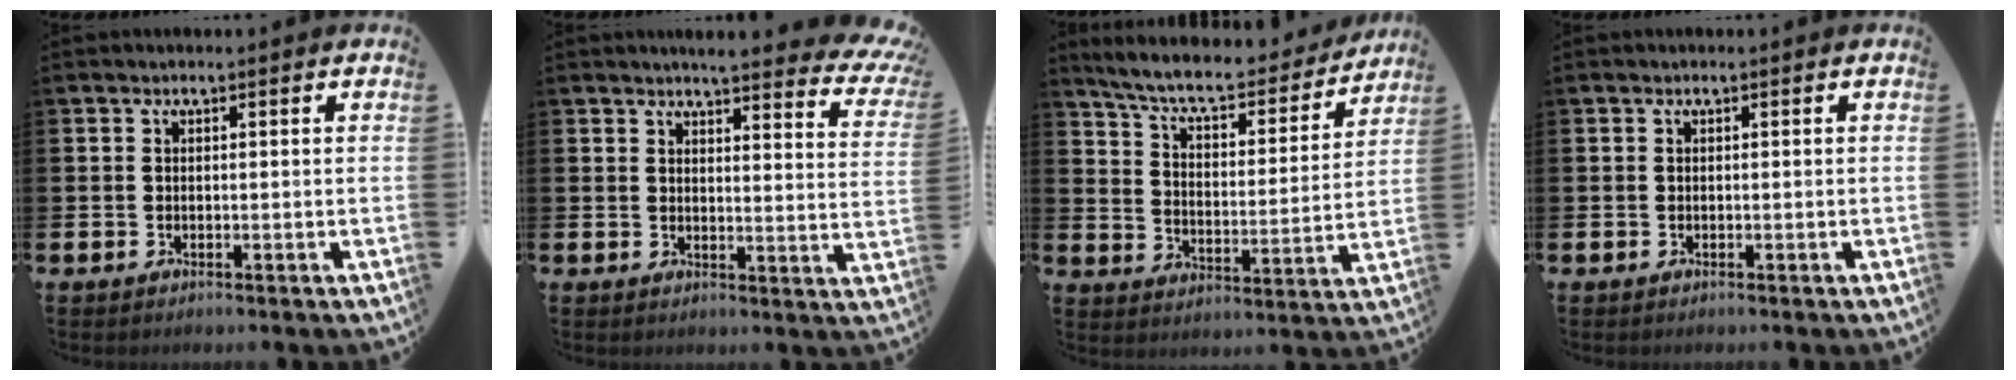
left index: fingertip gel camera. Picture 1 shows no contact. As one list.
[{"total": 4.8, "force": [4.5, 0.4, 1.5], "torque": [-0.023, -0.040, 0.073]}, {"total": 8.2, "force": [7.3, 1.7, 3.2], "torque": [-0.085, -0.051, 0.121]}, {"total": 0.0}]